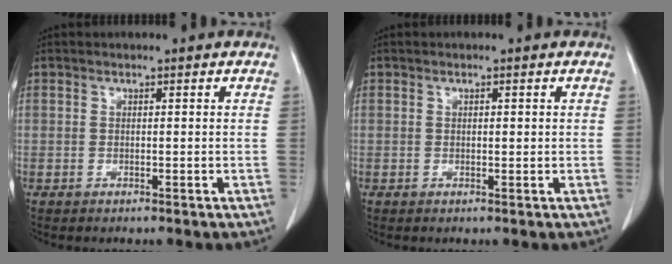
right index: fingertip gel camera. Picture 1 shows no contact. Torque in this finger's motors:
{"motor_torque": [-0.14, 0.10, -0.03, -0.01]}